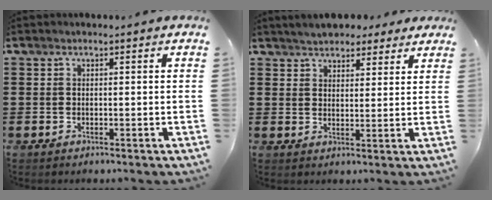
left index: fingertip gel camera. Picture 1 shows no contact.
{"total": 4.0, "force": [3.7, 1.5, 0.5], "torque": [-0.024, 0.000, 0.070]}